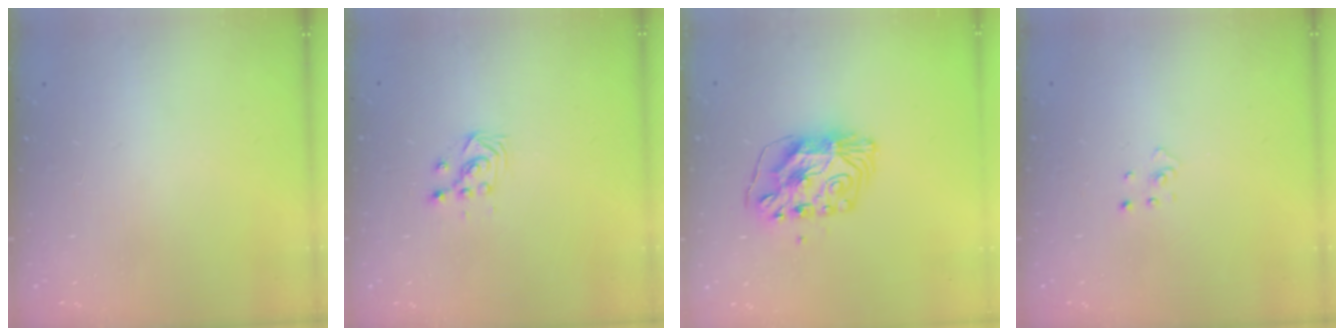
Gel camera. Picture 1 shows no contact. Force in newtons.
{"total": 2.7, "press": 2.7, "slide": 0.3}
{"total": 9.6, "press": 9.6, "slide": 0.9}
{"total": 1.9, "press": 1.9, "slide": 0.1}